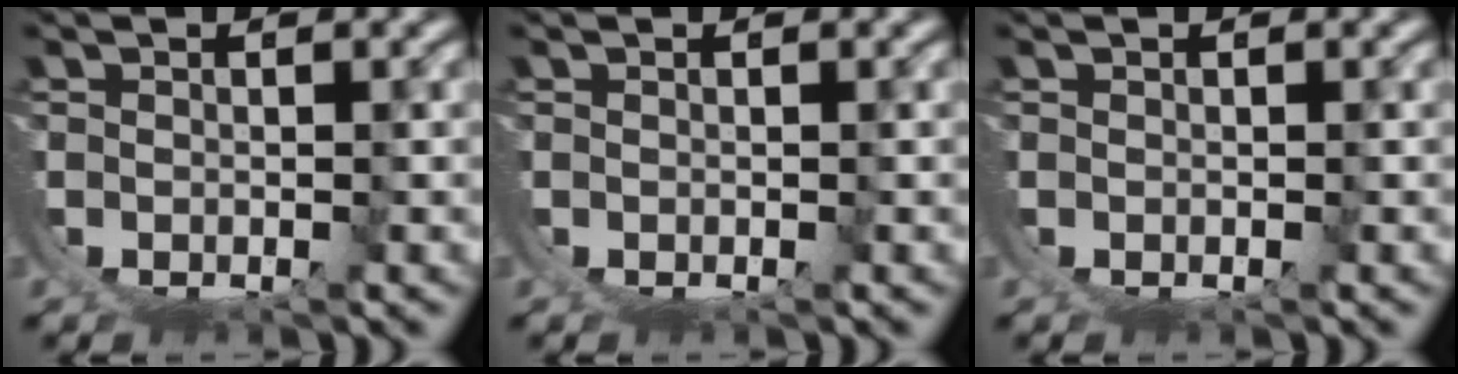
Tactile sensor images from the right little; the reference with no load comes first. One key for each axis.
{"total": 0.0}
{"total": 0.0}